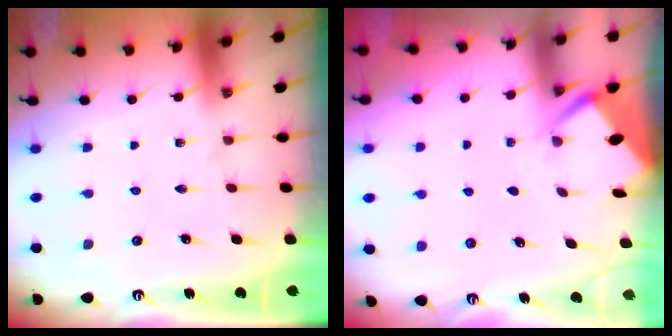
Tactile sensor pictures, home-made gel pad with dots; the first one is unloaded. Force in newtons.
{"total": 2.7, "press": 2.6, "slide": 0.4}